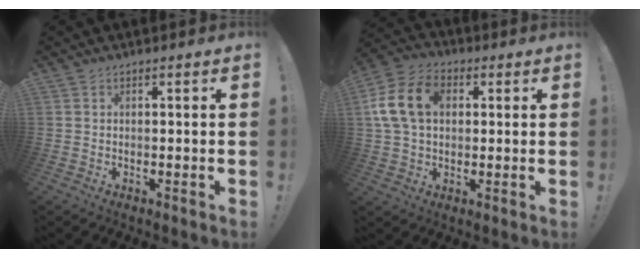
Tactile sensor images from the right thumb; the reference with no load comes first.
{"total": 15.0, "force": [3.1, 10.9, 9.9], "torque": [-0.192, 0.008, 0.060]}